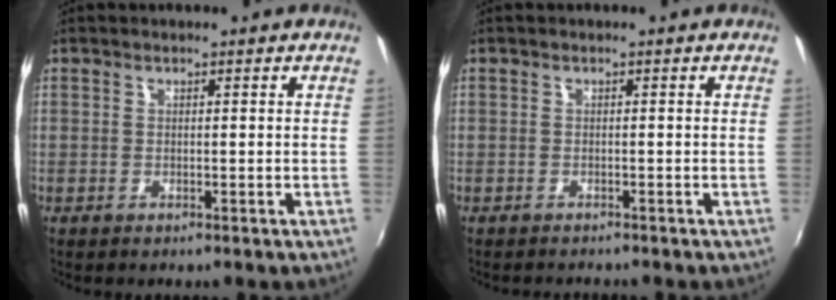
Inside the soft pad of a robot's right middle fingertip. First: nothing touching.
{"total": 1.7, "force": [-1.7, 0.3, 0.3], "torque": [-0.012, -0.011, -0.027]}